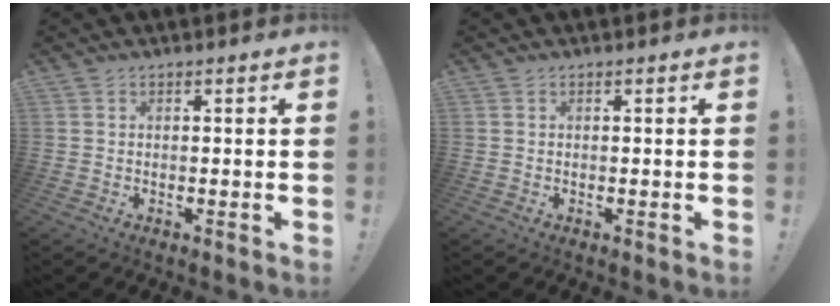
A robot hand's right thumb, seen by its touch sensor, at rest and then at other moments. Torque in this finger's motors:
{"motor_torque": [0.00, 0.00, -0.03, 0.03, 0.00]}